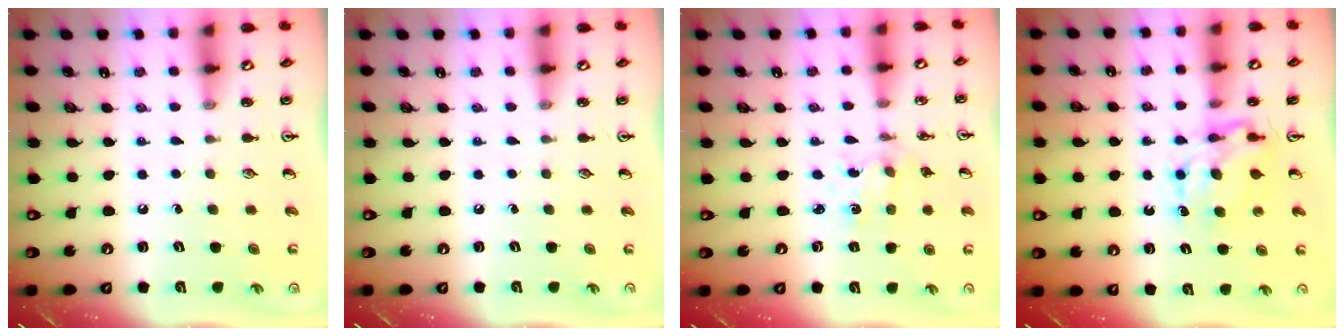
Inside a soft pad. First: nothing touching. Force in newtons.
{"total": 0.0}
{"total": 1.6, "press": 1.6, "slide": 0.1}
{"total": 7.4, "press": 7.4, "slide": 0.6}